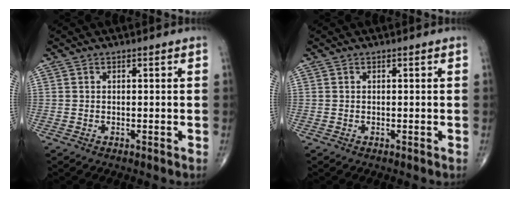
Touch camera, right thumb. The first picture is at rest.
{"total": 0.0}